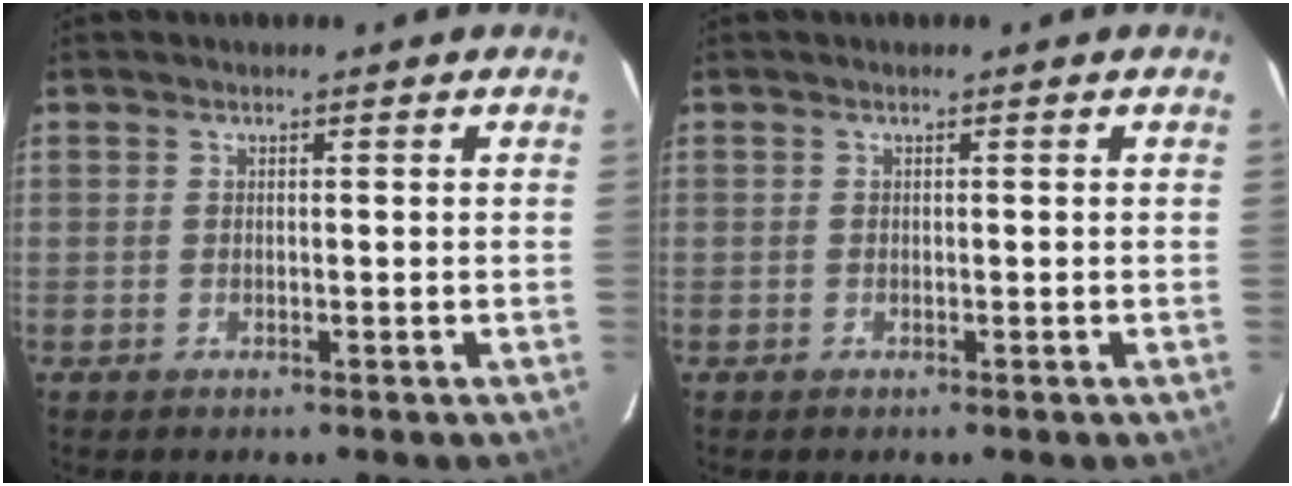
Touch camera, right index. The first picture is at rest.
{"total": 0.0}